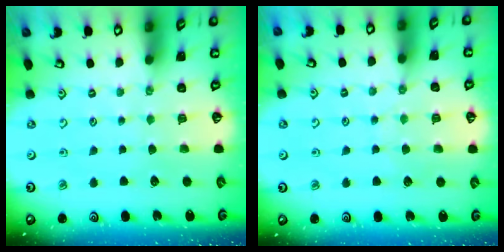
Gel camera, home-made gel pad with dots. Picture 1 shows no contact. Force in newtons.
{"total": 4.7, "press": 4.7, "slide": 0.6}